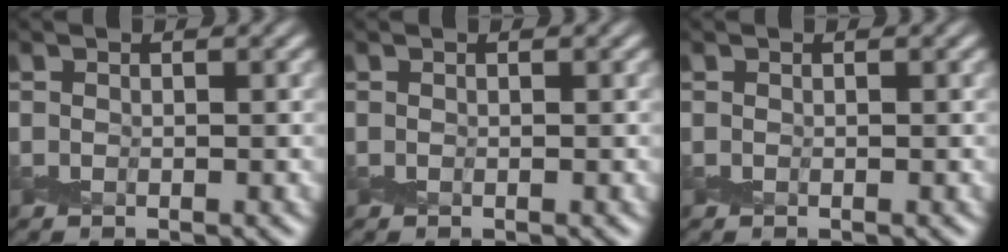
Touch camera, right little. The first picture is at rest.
{"total": 0.0}
{"total": 0.0}